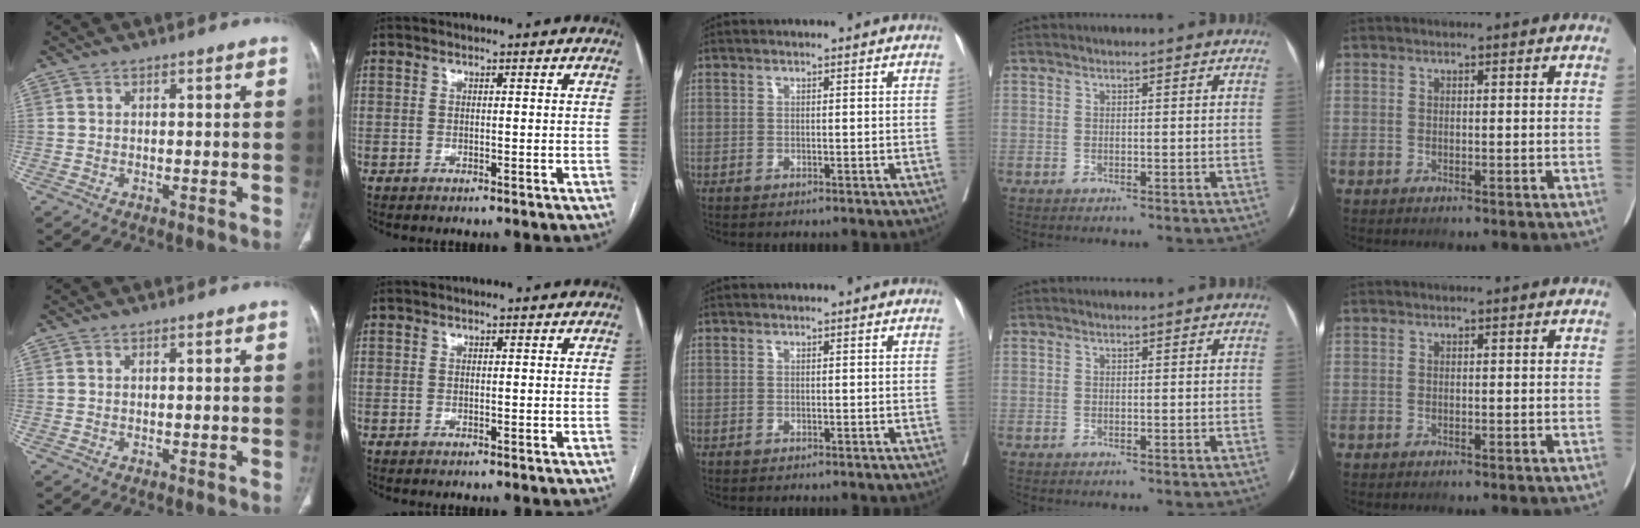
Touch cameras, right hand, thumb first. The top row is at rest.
{}